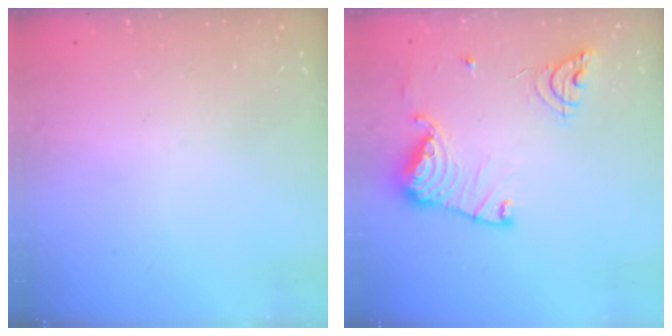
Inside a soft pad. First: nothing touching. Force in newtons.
{"total": 15.6, "press": 15.5, "slide": 1.5}